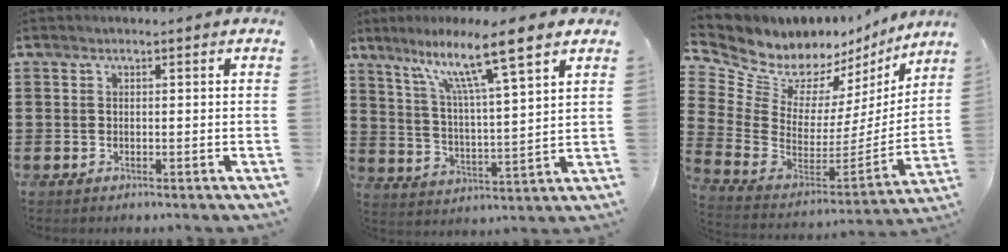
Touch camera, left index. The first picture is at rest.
{"total": 10.2, "force": [7.4, 0.3, 7.0], "torque": [-0.143, -0.040, 0.118]}
{"total": 8.0, "force": [7.0, 3.9, 1.2], "torque": [-0.073, -0.064, 0.126]}